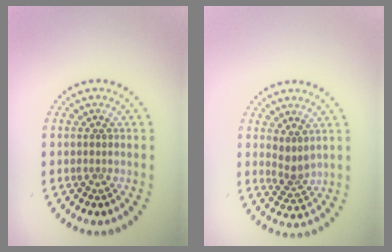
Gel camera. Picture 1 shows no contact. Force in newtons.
{"total": 2.1, "press": 1.6, "slide": 1.3}